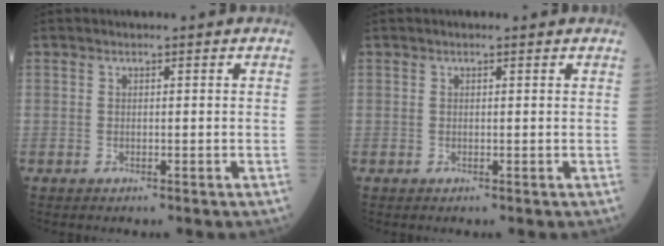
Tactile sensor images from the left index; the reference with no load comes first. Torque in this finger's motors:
{"motor_torque": [-0.01, 0.13, -0.12, -0.01]}